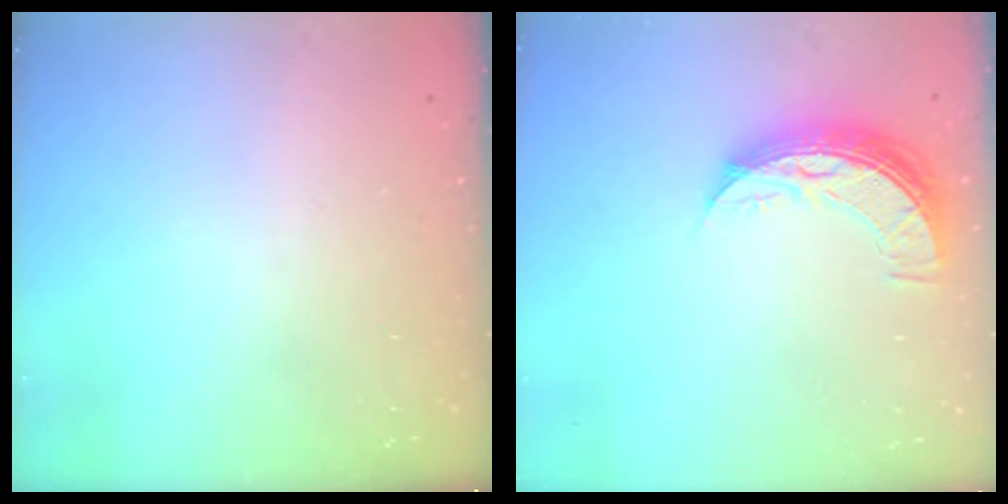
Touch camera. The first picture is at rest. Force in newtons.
{"total": 9.8, "press": 9.8, "slide": 0.7}